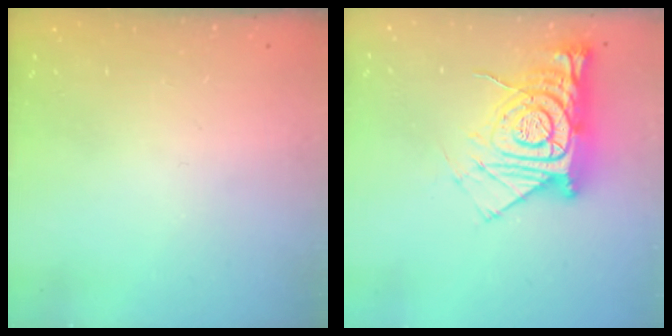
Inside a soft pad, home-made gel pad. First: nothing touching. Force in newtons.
{"total": 17.8, "press": 17.7, "slide": 1.6}